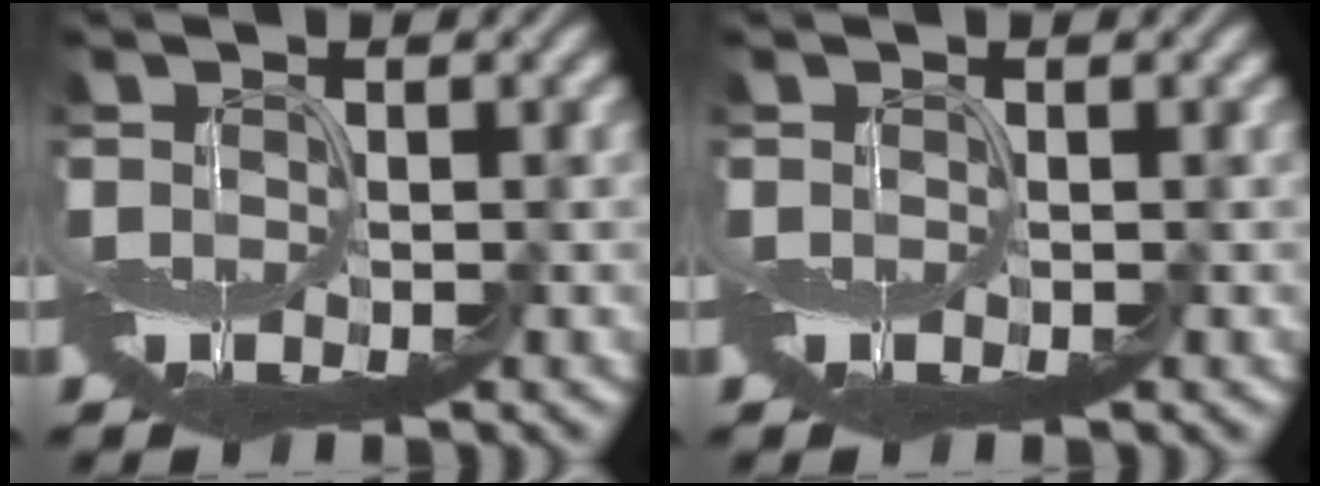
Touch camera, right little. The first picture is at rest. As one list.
[{"total": 0.0}]